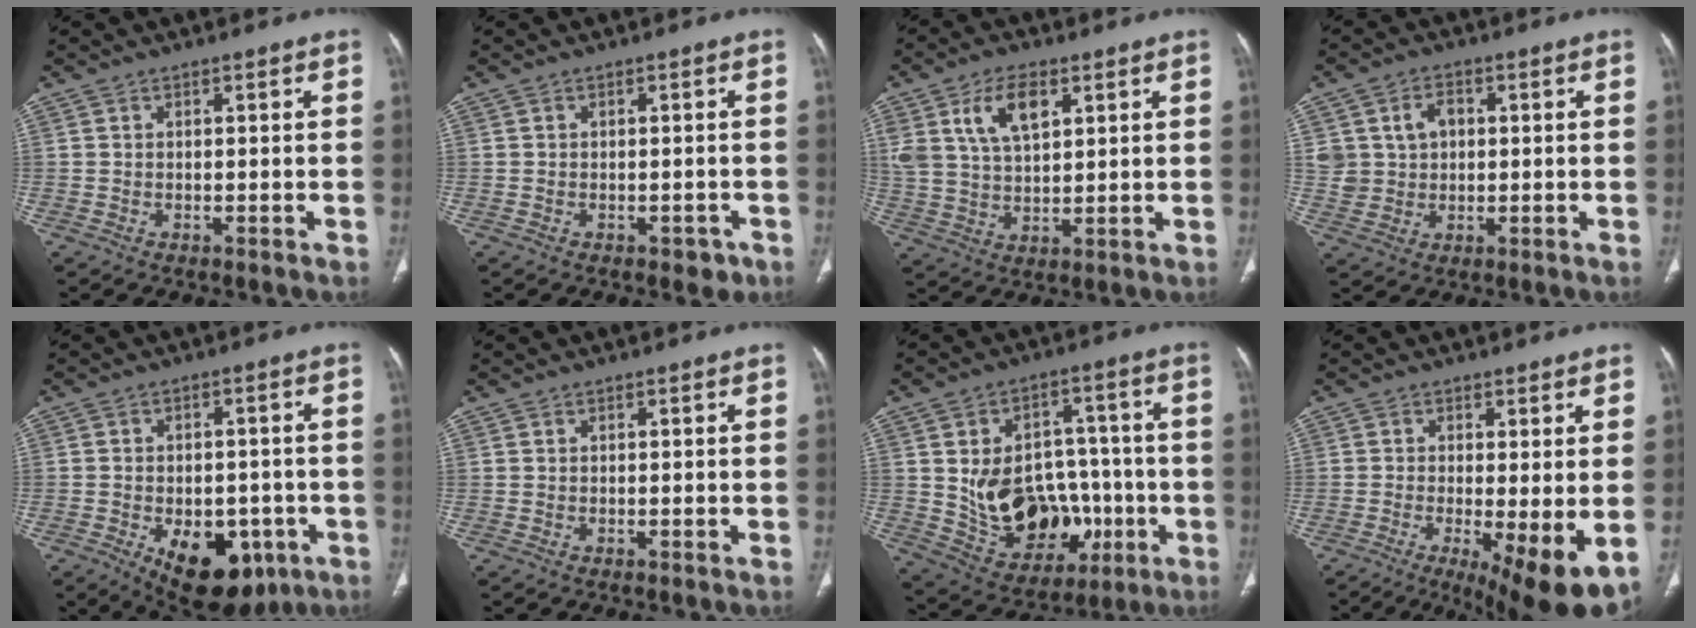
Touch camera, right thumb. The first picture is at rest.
{"total": 2.3, "force": [-1.2, 1.5, 1.2], "torque": [0.000, 0.006, -0.011]}
{"total": 10.0, "force": [4.4, 5.3, 7.3], "torque": [-0.127, -0.011, 0.090]}
{"total": 7.2, "force": [1.6, 5.8, 3.8], "torque": [-0.044, 0.000, 0.036]}
{"total": 14.8, "force": [-6.3, 8.7, 10.2], "torque": [-0.121, 0.013, -0.074]}
{"total": 0.0}
{"total": 19.9, "force": [-2.7, 14.5, 13.4], "torque": [-0.172, 0.027, -0.010]}
{"total": 11.4, "force": [-3.0, 3.1, 10.6], "torque": [-0.162, -0.024, -0.039]}